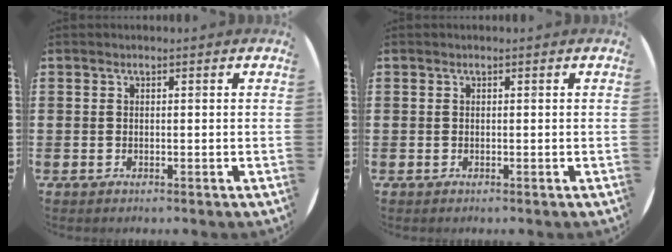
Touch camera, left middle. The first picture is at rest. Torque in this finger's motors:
{"motor_torque": [-0.08, 0.06, 0.01, 0.00]}